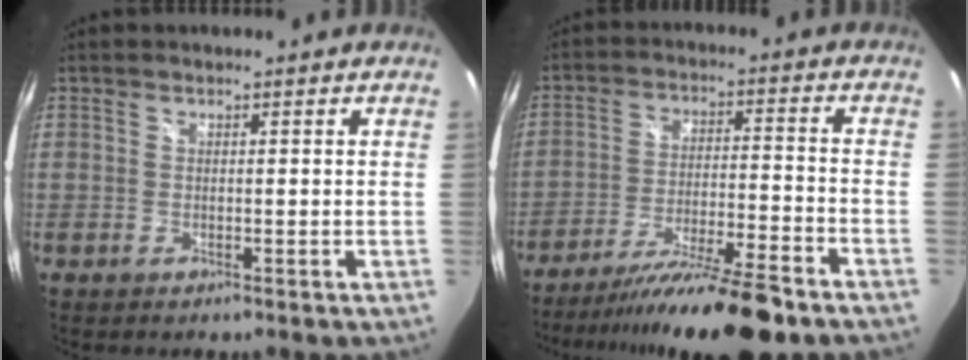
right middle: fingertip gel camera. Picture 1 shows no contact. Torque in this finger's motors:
{"motor_torque": [1.09, -1.05, 0.65, 0.07]}